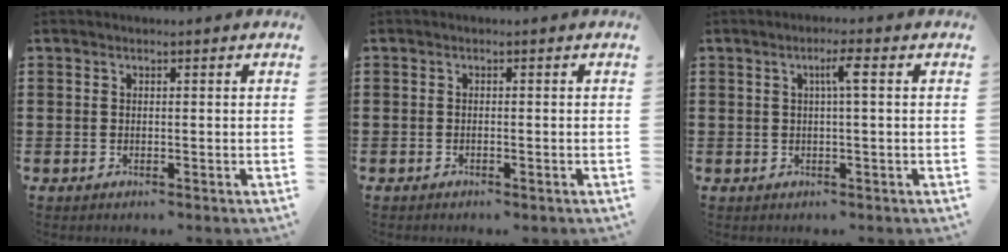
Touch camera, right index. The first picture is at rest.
{"total": 0.5, "force": [-0.5, 0.1, 0.2], "torque": [-0.006, -0.003, -0.009]}
{"total": 2.9, "force": [0.5, 0.0, 2.8], "torque": [-0.047, 0.000, 0.003]}